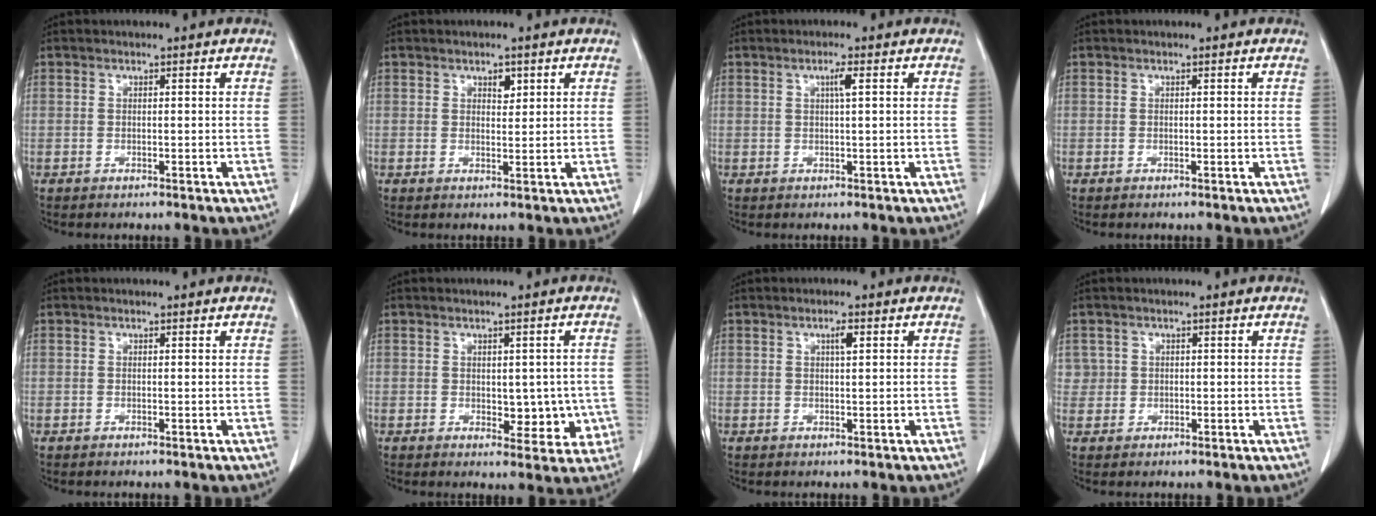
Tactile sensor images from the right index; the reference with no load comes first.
{"total": 1.8, "force": [1.0, 0.9, 1.2], "torque": [-0.014, -0.004, 0.016]}
{"total": 1.8, "force": [0.6, -0.2, 1.7], "torque": [-0.031, 0.001, 0.010]}
{"total": 0.0}
{"total": 0.0}
{"total": 5.4, "force": [-0.5, 3.4, 4.2], "torque": [-0.035, 0.002, 0.003]}
{"total": 1.6, "force": [0.7, 0.2, 1.4], "torque": [-0.026, 0.000, 0.011]}
{"total": 1.8, "force": [0.4, 1.8, -0.1], "torque": [0.018, 0.003, 0.003]}